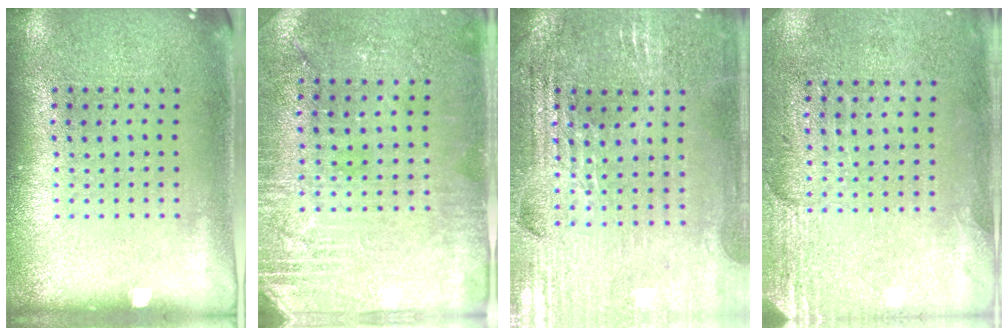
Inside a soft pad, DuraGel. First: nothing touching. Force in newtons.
{"total": 2.9, "press": 2.8, "slide": 0.9}
{"total": 2.8, "press": 2.7, "slide": 0.5}
{"total": 2.8, "press": 2.5, "slide": 1.2}